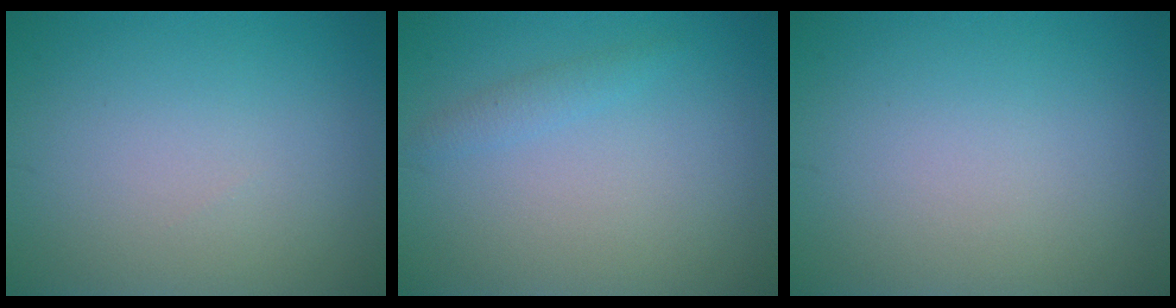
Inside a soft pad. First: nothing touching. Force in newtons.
{"total": 1.1, "press": 1.1, "slide": 0.1}
{"total": 0.0}